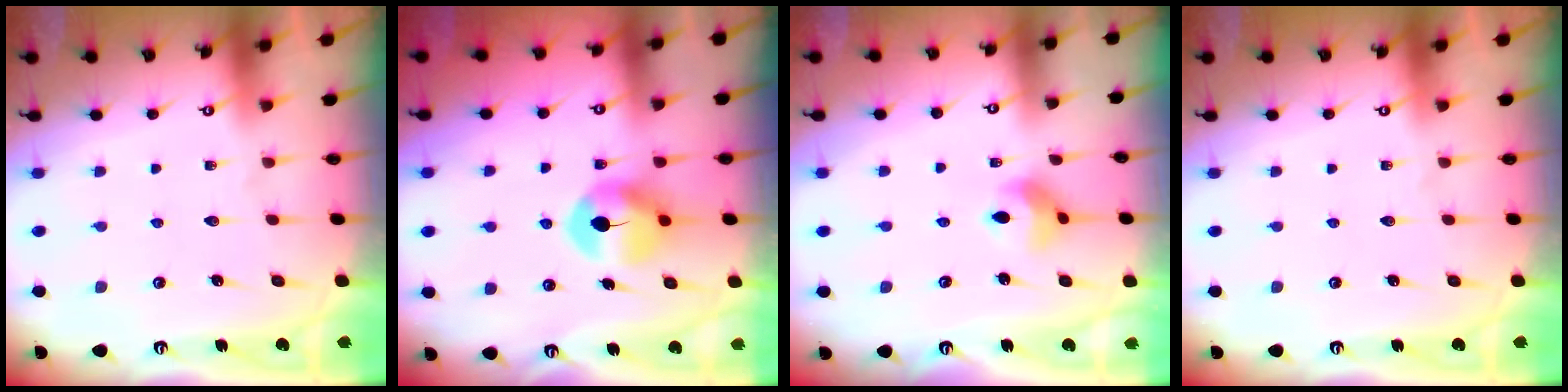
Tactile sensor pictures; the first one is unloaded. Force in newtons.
{"total": 7.6, "press": 7.6, "slide": 0.4}
{"total": 8.2, "press": 8.1, "slide": 0.8}
{"total": 0.0}